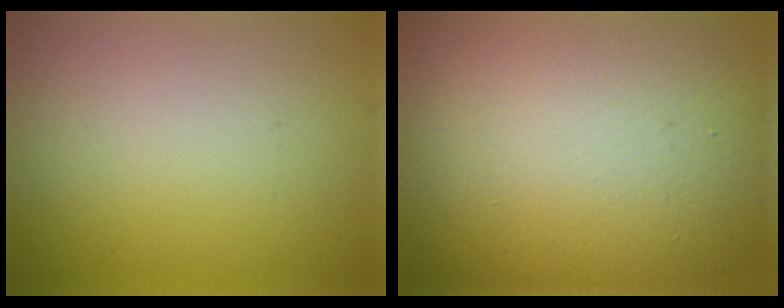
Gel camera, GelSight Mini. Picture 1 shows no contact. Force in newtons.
{"total": 20.1, "press": 20.1, "slide": 1.2}